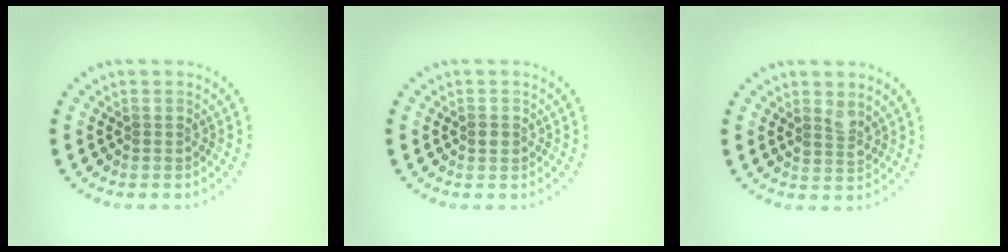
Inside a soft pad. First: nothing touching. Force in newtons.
{"total": 1.2, "press": 1.2, "slide": 0.1}
{"total": 1.6, "press": 1.4, "slide": 0.9}